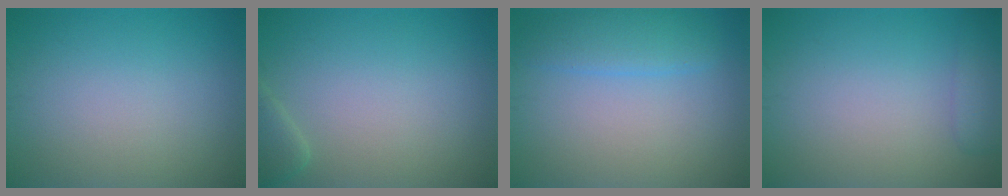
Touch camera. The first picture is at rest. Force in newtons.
{"total": 1.6, "press": 1.6, "slide": 0.2}
{"total": 2.8, "press": 2.8, "slide": 0.3}
{"total": 1.9, "press": 1.9, "slide": 0.1}